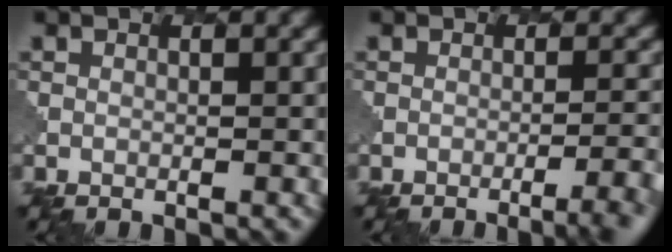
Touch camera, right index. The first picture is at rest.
{"total": 4.5, "force": [-2.8, 1.2, 3.4], "torque": [-0.031, 0.010, -0.041]}